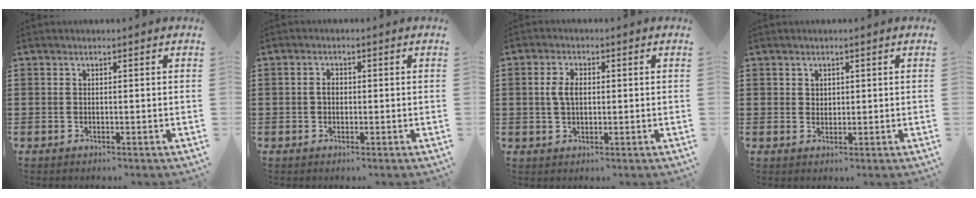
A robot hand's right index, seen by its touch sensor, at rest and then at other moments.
{"total": 1.7, "force": [-0.1, 1.1, 1.2], "torque": [-0.025, 0.006, -0.003]}
{"total": 3.7, "force": [0.4, 2.0, 3.0], "torque": [-0.070, 0.007, 0.003]}
{"total": 1.4, "force": [0.8, 1.1, 0.2], "torque": [-0.008, 0.004, 0.017]}